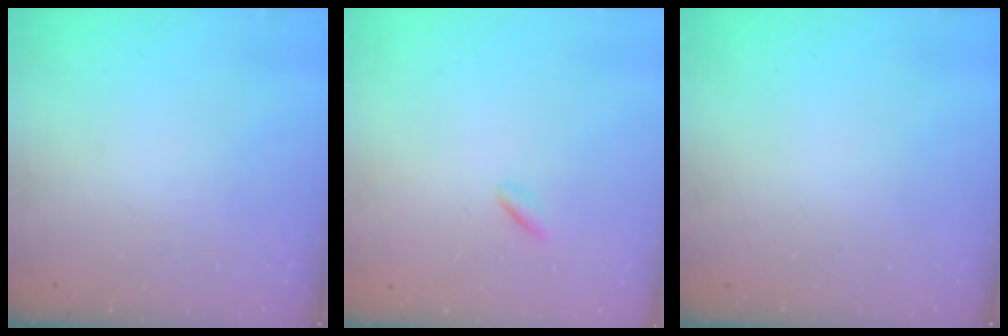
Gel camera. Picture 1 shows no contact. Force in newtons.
{"total": 0.5, "press": 0.4, "slide": 0.4}
{"total": 0.0}